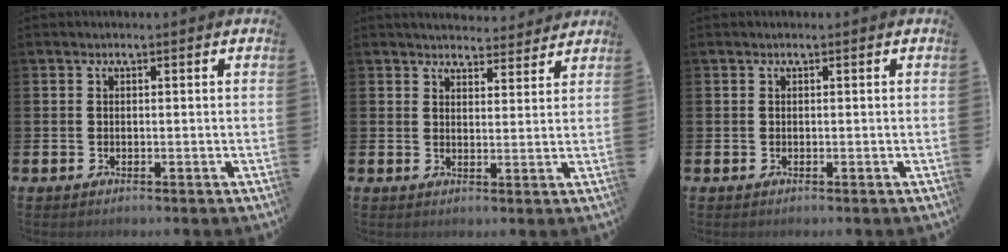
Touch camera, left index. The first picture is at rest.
{"total": 4.0, "force": [3.9, 0.9, 0.0], "torque": [0.003, -0.025, 0.067]}
{"total": 0.0}